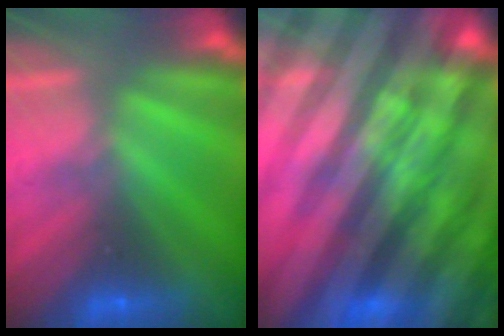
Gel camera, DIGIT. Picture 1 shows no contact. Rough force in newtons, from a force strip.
{"total": 7.2}